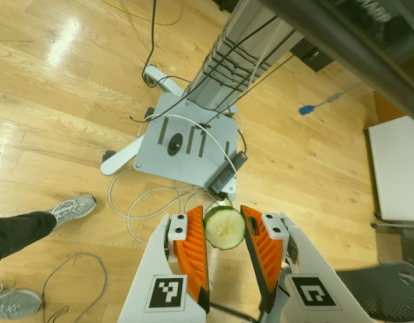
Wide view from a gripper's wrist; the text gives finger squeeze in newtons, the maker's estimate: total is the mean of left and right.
{"total": 8.0, "left": 8.3, "right": 7.7}